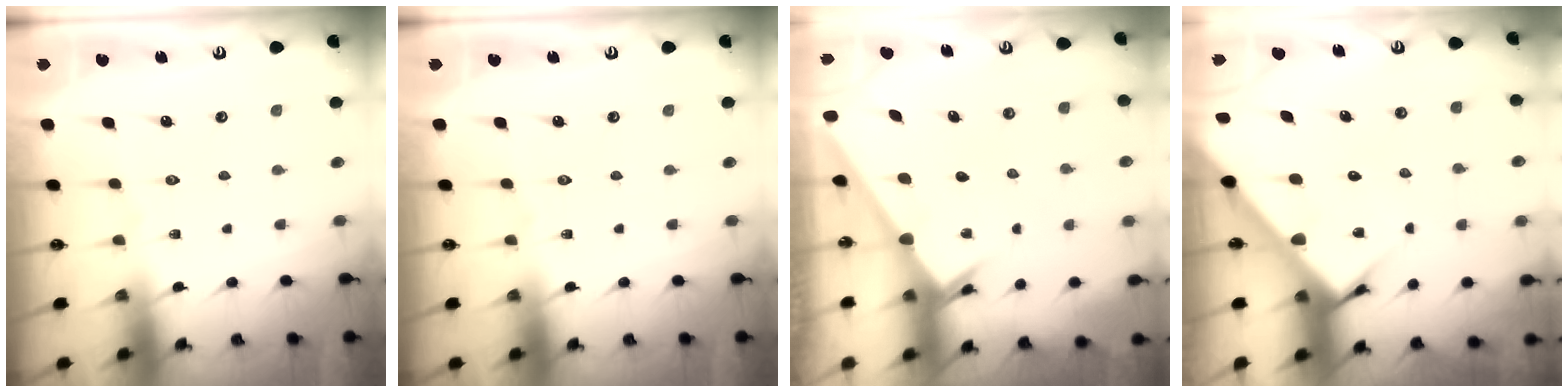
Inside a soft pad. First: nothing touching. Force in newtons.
{"total": 0.0}
{"total": 2.6, "press": 2.6, "slide": 0.2}
{"total": 5.5, "press": 5.5, "slide": 0.5}